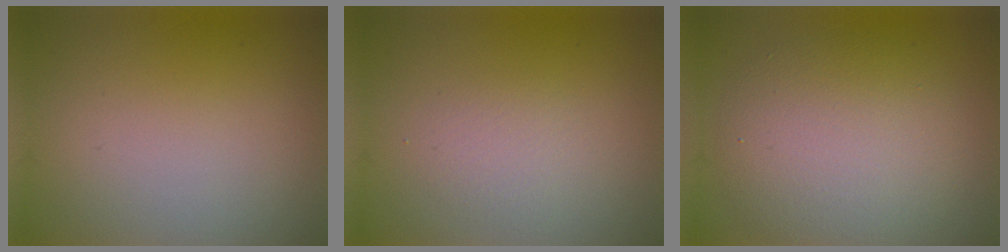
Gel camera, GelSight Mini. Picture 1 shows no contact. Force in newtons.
{"total": 1.5, "press": 1.5, "slide": 0.1}
{"total": 6.1, "press": 6.0, "slide": 0.6}